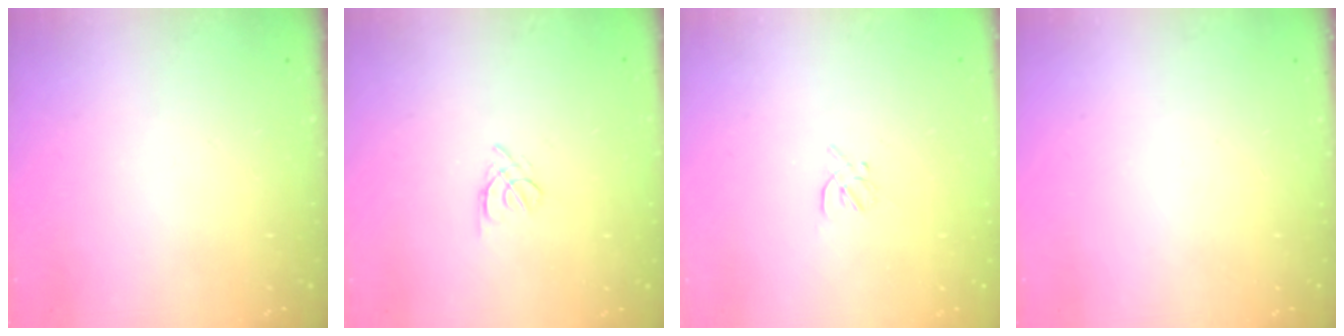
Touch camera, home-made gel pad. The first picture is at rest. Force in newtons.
{"total": 3.0, "press": 2.9, "slide": 0.7}
{"total": 1.4, "press": 1.3, "slide": 0.5}
{"total": 0.0}